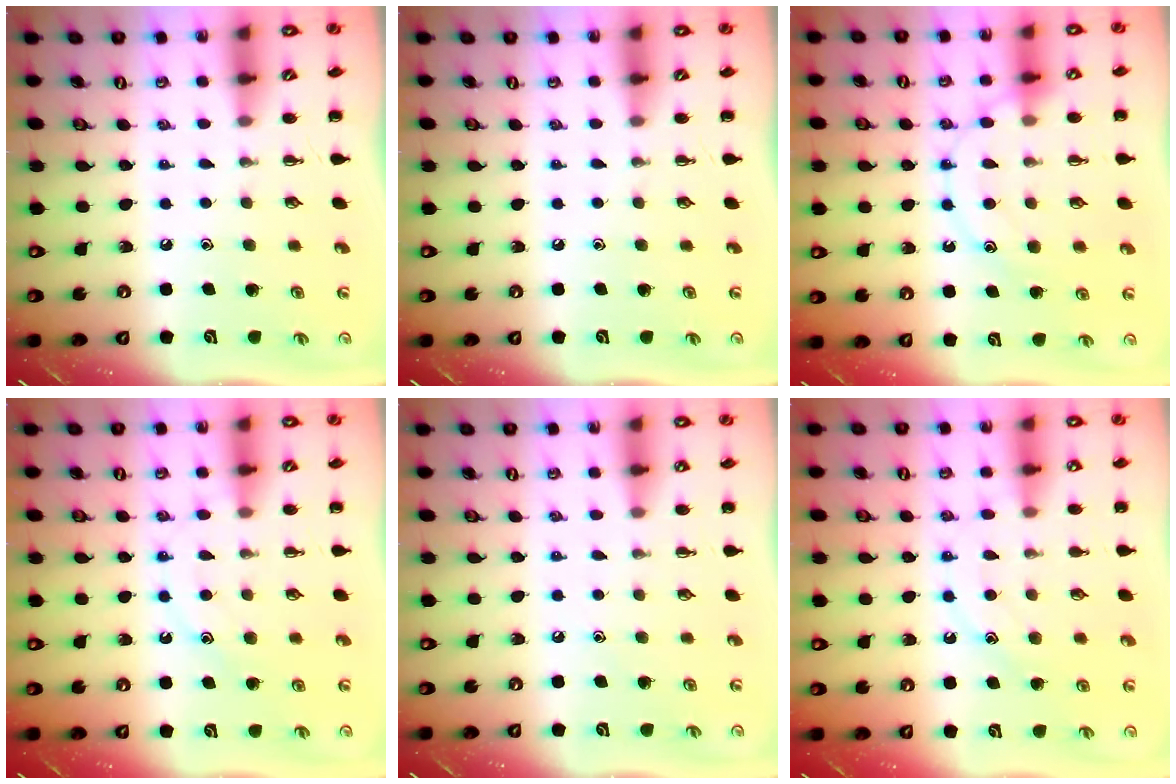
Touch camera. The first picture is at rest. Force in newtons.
{"total": 0.0}
{"total": 13.4, "press": 13.3, "slide": 0.9}
{"total": 11.9, "press": 11.9, "slide": 0.7}
{"total": 6.4, "press": 6.2, "slide": 1.8}
{"total": 12.0, "press": 12.0, "slide": 0.9}